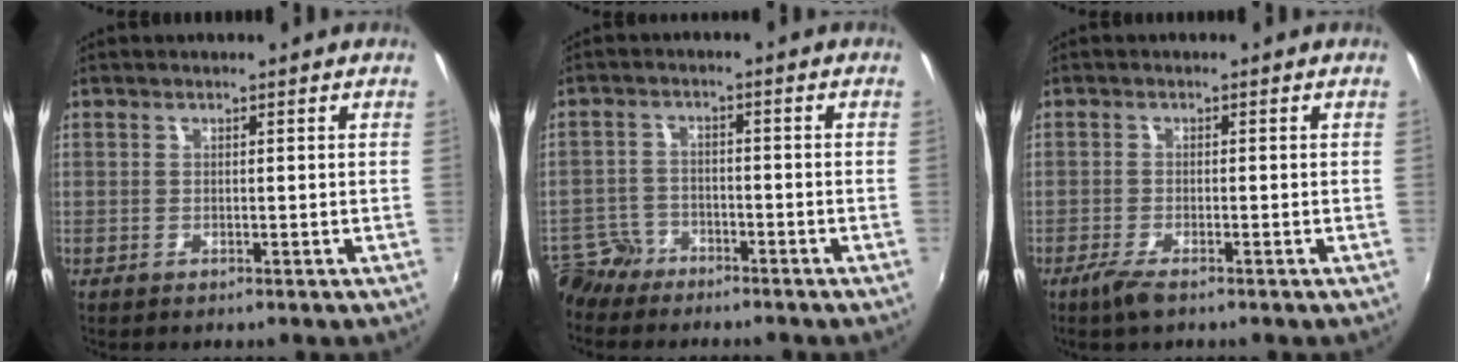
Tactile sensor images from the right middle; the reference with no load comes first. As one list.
[{"total": 6.3, "force": [-5.3, 3.3, 0.7], "torque": [-0.024, 0.010, -0.102]}, {"total": 3.4, "force": [-2.4, 0.6, 2.3], "torque": [-0.059, -0.010, -0.048]}]